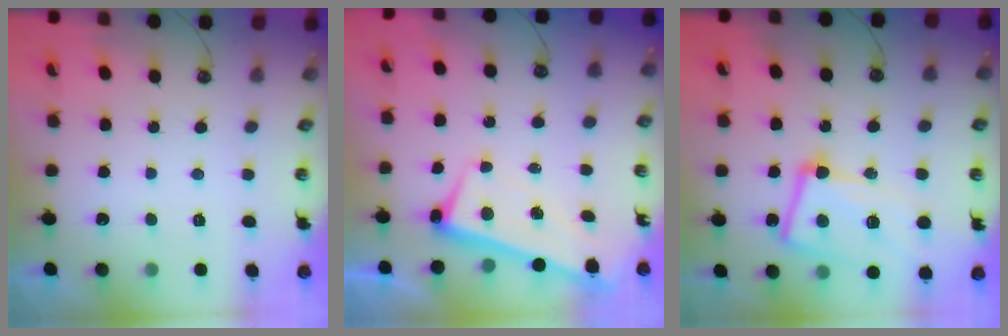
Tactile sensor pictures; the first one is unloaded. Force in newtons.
{"total": 2.7, "press": 2.6, "slide": 0.6}
{"total": 14.1, "press": 13.9, "slide": 2.5}